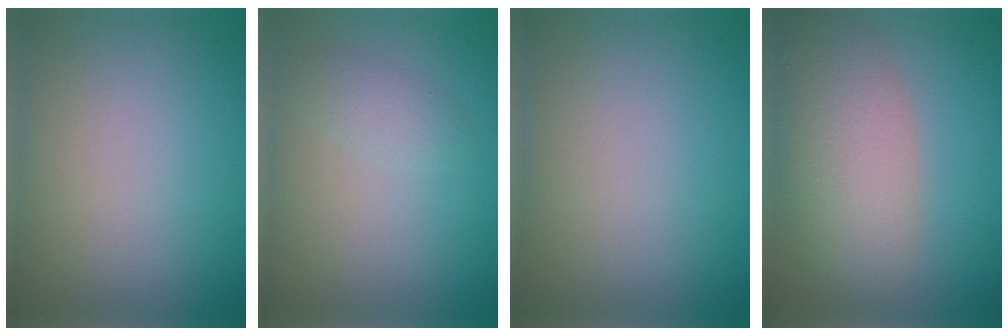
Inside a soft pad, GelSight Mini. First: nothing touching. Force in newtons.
{"total": 1.6, "press": 1.6, "slide": 0.1}
{"total": 0.0}
{"total": 7.5, "press": 7.5, "slide": 0.4}